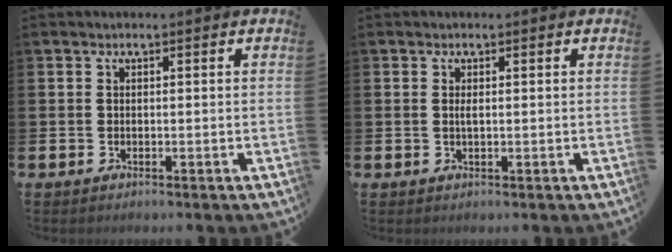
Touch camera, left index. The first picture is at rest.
{"total": 0.8, "force": [0.2, 0.1, 0.7], "torque": [-0.013, 0.000, 0.003]}